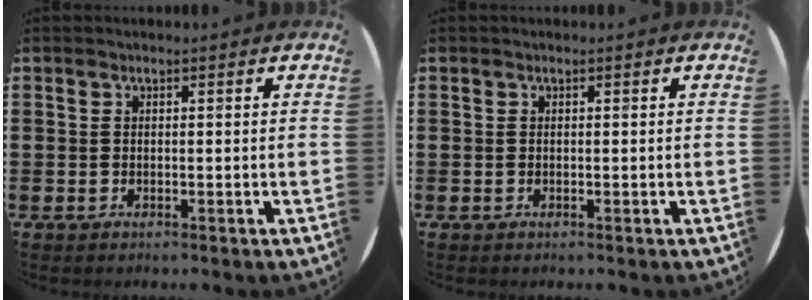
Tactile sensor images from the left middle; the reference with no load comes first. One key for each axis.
{"total": 0.0}